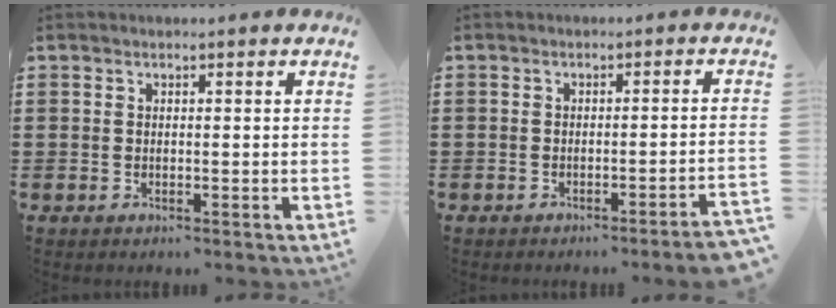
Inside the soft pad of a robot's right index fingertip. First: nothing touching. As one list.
[{"total": 2.1, "force": [-1.8, -0.3, 1.0], "torque": [-0.018, -0.001, -0.037]}]